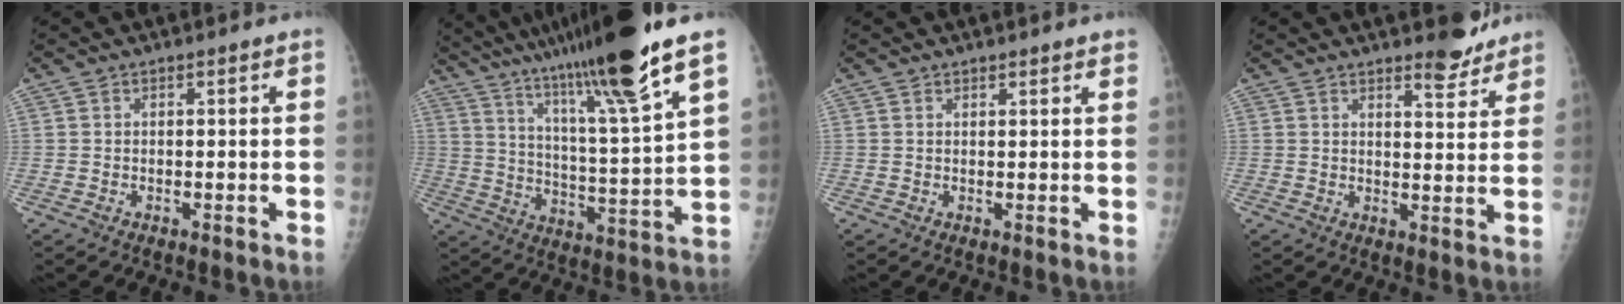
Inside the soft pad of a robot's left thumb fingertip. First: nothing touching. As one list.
[{"total": 22.3, "force": [15.5, 0.6, 16.0], "torque": [-0.258, -0.060, 0.259]}, {"total": 1.8, "force": [1.7, 0.5, 0.5], "torque": [0.006, -0.004, 0.021]}, {"total": 5.4, "force": [4.7, 1.4, 2.3], "torque": [-0.018, -0.040, 0.067]}]